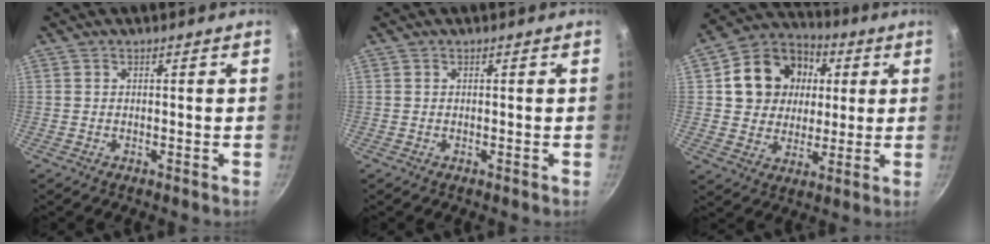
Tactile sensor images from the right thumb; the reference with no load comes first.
{"total": 0.0}
{"total": 15.8, "force": [3.4, 13.5, 7.6], "torque": [-0.108, 0.017, 0.053]}